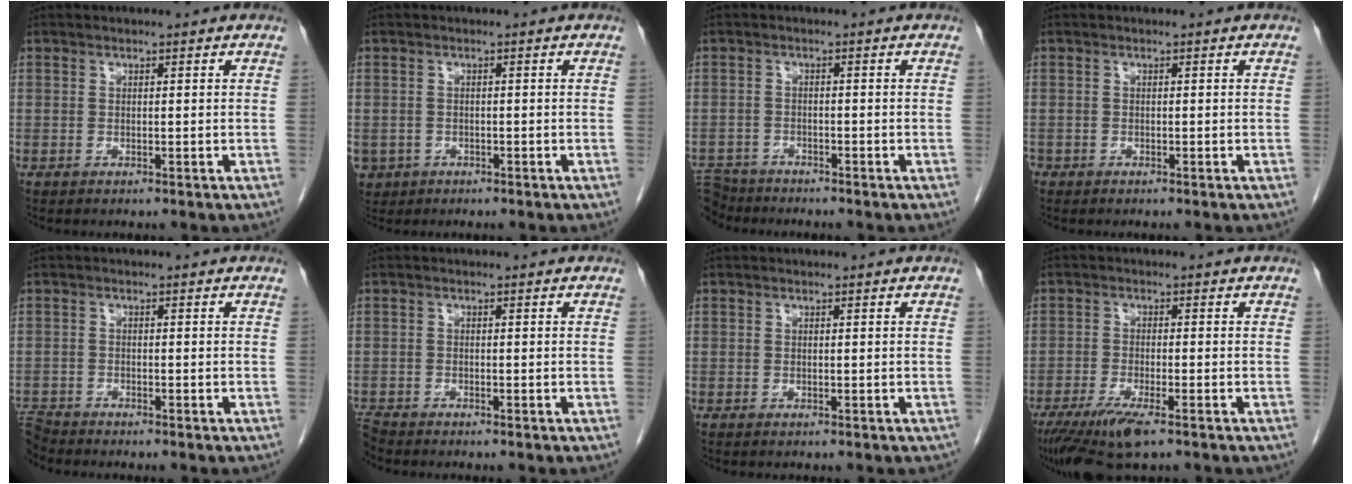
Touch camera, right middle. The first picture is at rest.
{"total": 4.1, "force": [-2.1, 3.5, 0.9], "torque": [-0.019, 0.002, -0.030]}
{"total": 5.9, "force": [-5.6, 2.1, 0.2], "torque": [-0.008, -0.002, -0.103]}
{"total": 0.7, "force": [-0.5, 0.5, 0.1], "torque": [-0.009, 0.002, -0.010]}
{"total": 3.5, "force": [-3.5, 0.2, -0.1], "torque": [0.003, -0.014, -0.067]}
{"total": 2.1, "force": [-2.1, 0.2, 0.1], "torque": [-0.005, -0.011, -0.039]}
{"total": 0.5, "force": [-0.4, 0.2, 0.3], "torque": [-0.008, 0.000, -0.004]}
{"total": 7.6, "force": [-4.9, 1.2, 5.6], "torque": [-0.102, -0.020, -0.083]}